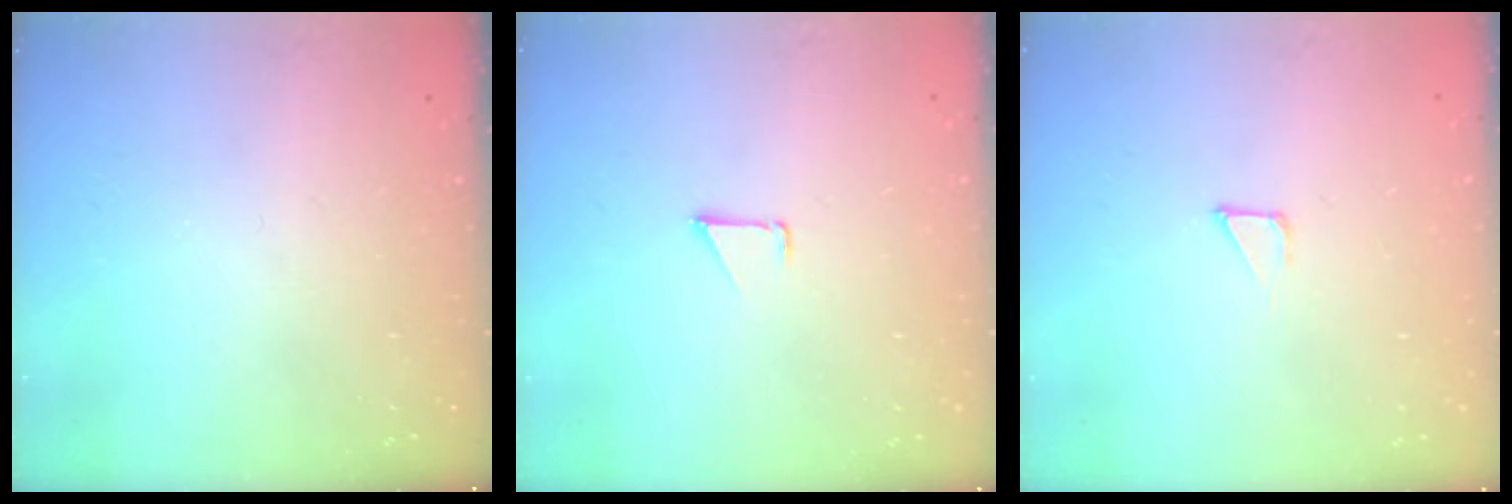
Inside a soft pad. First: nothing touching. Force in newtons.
{"total": 0.9, "press": 0.9, "slide": 0.1}
{"total": 1.6, "press": 1.6, "slide": 0.1}